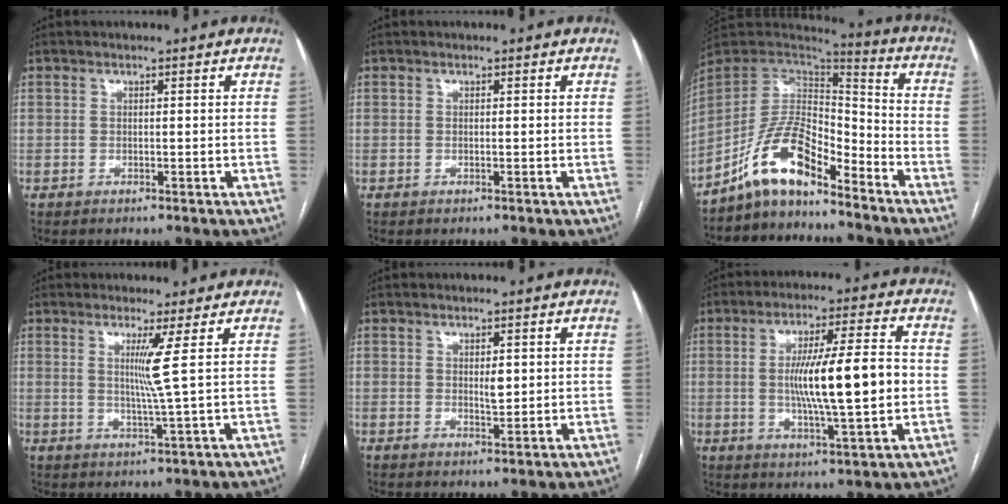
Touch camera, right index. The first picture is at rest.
{"total": 0.0}
{"total": 11.8, "force": [-8.7, 3.8, 7.0], "torque": [-0.130, 0.031, -0.160]}
{"total": 4.1, "force": [1.1, -1.8, 3.5], "torque": [-0.069, -0.011, 0.024]}
{"total": 2.0, "force": [0.4, 0.8, 1.8], "torque": [-0.028, -0.003, 0.009]}
{"total": 13.4, "force": [-0.4, 1.1, 13.3], "torque": [-0.225, 0.005, -0.006]}